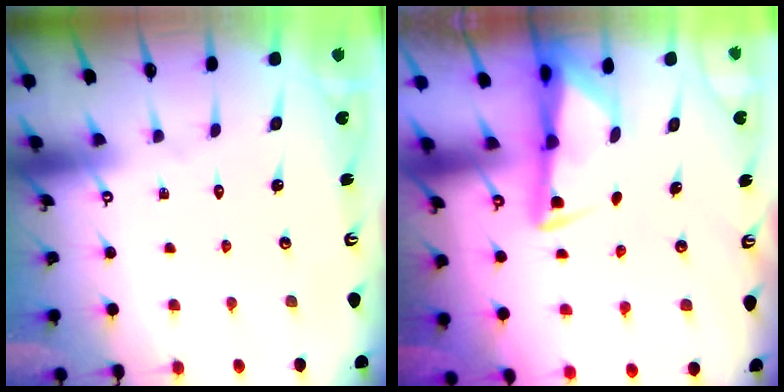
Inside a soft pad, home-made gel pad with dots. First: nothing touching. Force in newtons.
{"total": 2.8, "press": 2.8, "slide": 0.6}